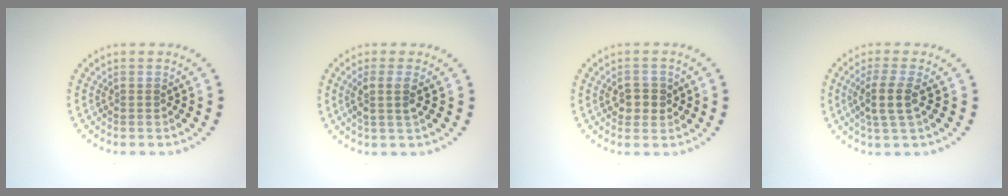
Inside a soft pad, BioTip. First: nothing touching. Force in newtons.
{"total": 2.1, "press": 1.7, "slide": 1.3}
{"total": 2.4, "press": 2.3, "slide": 0.5}
{"total": 2.9, "press": 2.4, "slide": 1.6}